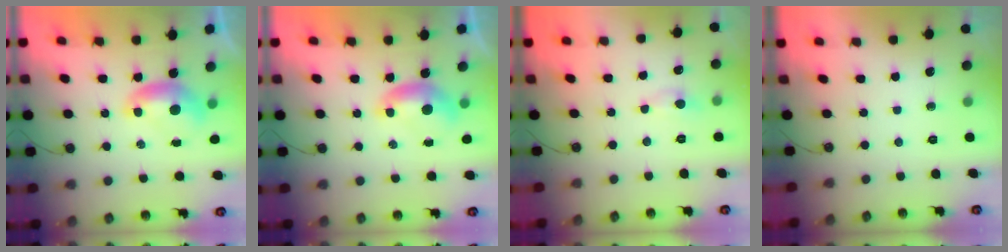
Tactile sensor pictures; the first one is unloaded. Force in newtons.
{"total": 0.0}
{"total": 2.5, "press": 2.4, "slide": 0.5}
{"total": 0.0}